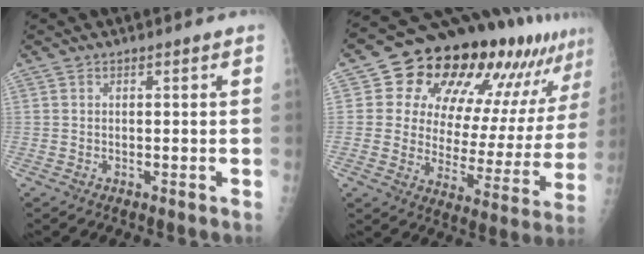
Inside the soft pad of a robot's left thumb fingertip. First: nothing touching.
{"total": 25.6, "force": [15.8, 11.8, 16.2], "torque": [-0.197, -0.039, 0.221]}